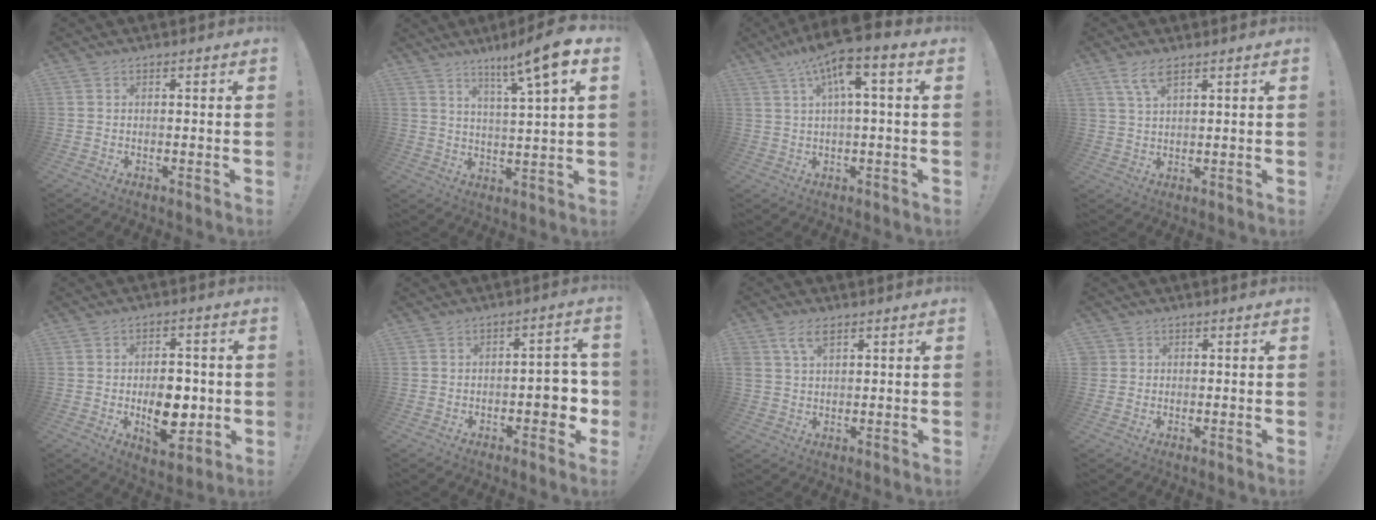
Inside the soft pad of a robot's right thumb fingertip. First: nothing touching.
{"total": 10.8, "force": [6.3, 0.4, 8.8], "torque": [-0.137, -0.038, 0.094]}
{"total": 11.0, "force": [4.1, 1.8, 10.0], "torque": [-0.173, -0.013, 0.062]}
{"total": 5.4, "force": [3.4, 1.7, 3.8], "torque": [-0.076, -0.008, 0.063]}
{"total": 11.7, "force": [-2.0, 7.2, 9.0], "torque": [-0.125, 0.006, -0.030]}
{"total": 7.5, "force": [-2.0, 4.1, 6.0], "torque": [-0.063, 0.007, -0.032]}
{"total": 5.1, "force": [2.6, 2.5, 3.6], "torque": [-0.071, 0.000, 0.051]}
{"total": 1.5, "force": [0.5, 1.4, 0.1], "torque": [0.000, -0.002, 0.009]}